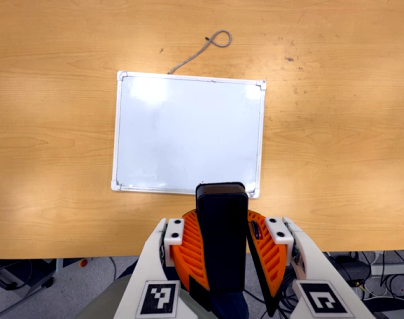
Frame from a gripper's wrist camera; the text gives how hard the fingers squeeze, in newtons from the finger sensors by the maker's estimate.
{"total": 10.5, "left": 10.5, "right": 10.6}